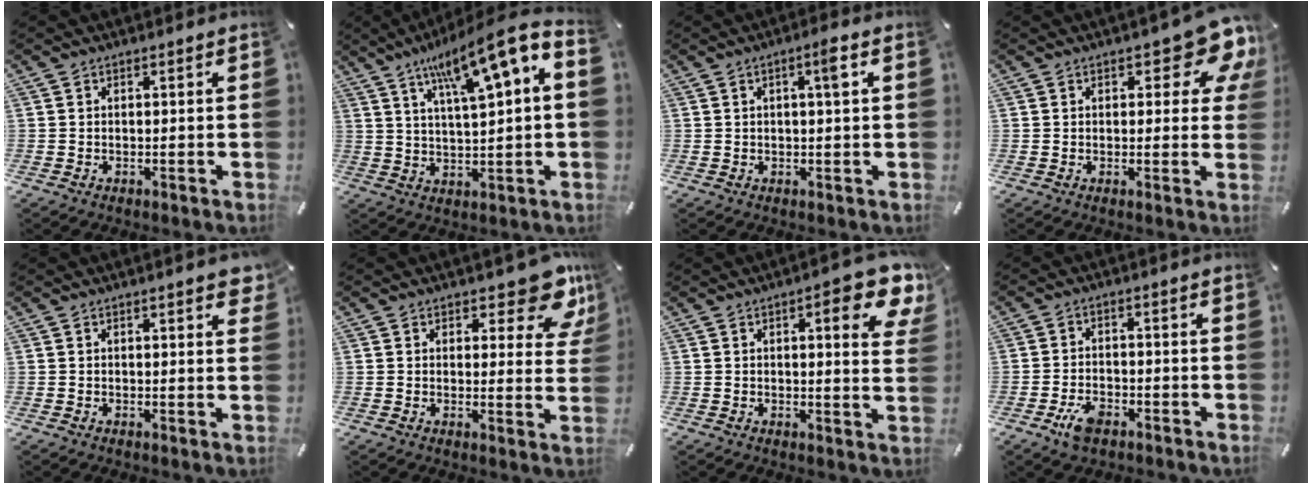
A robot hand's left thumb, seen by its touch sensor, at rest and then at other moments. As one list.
[{"total": 12.3, "force": [7.7, 2.5, 9.2], "torque": [-0.160, -0.048, 0.129]}, {"total": 3.7, "force": [1.1, 0.5, 3.5], "torque": [-0.053, -0.002, 0.011]}, {"total": 10.5, "force": [5.8, 4.4, 7.5], "torque": [-0.082, -0.036, 0.093]}, {"total": 2.7, "force": [1.6, 0.7, 2.1], "torque": [-0.028, -0.003, 0.023]}, {"total": 11.1, "force": [7.5, 4.7, 6.6], "torque": [-0.057, -0.057, 0.126]}, {"total": 10.7, "force": [5.3, 2.8, 8.8], "torque": [-0.109, -0.034, 0.081]}, {"total": 5.5, "force": [-3.0, 3.2, 3.3], "torque": [-0.070, 0.015, -0.056]}]